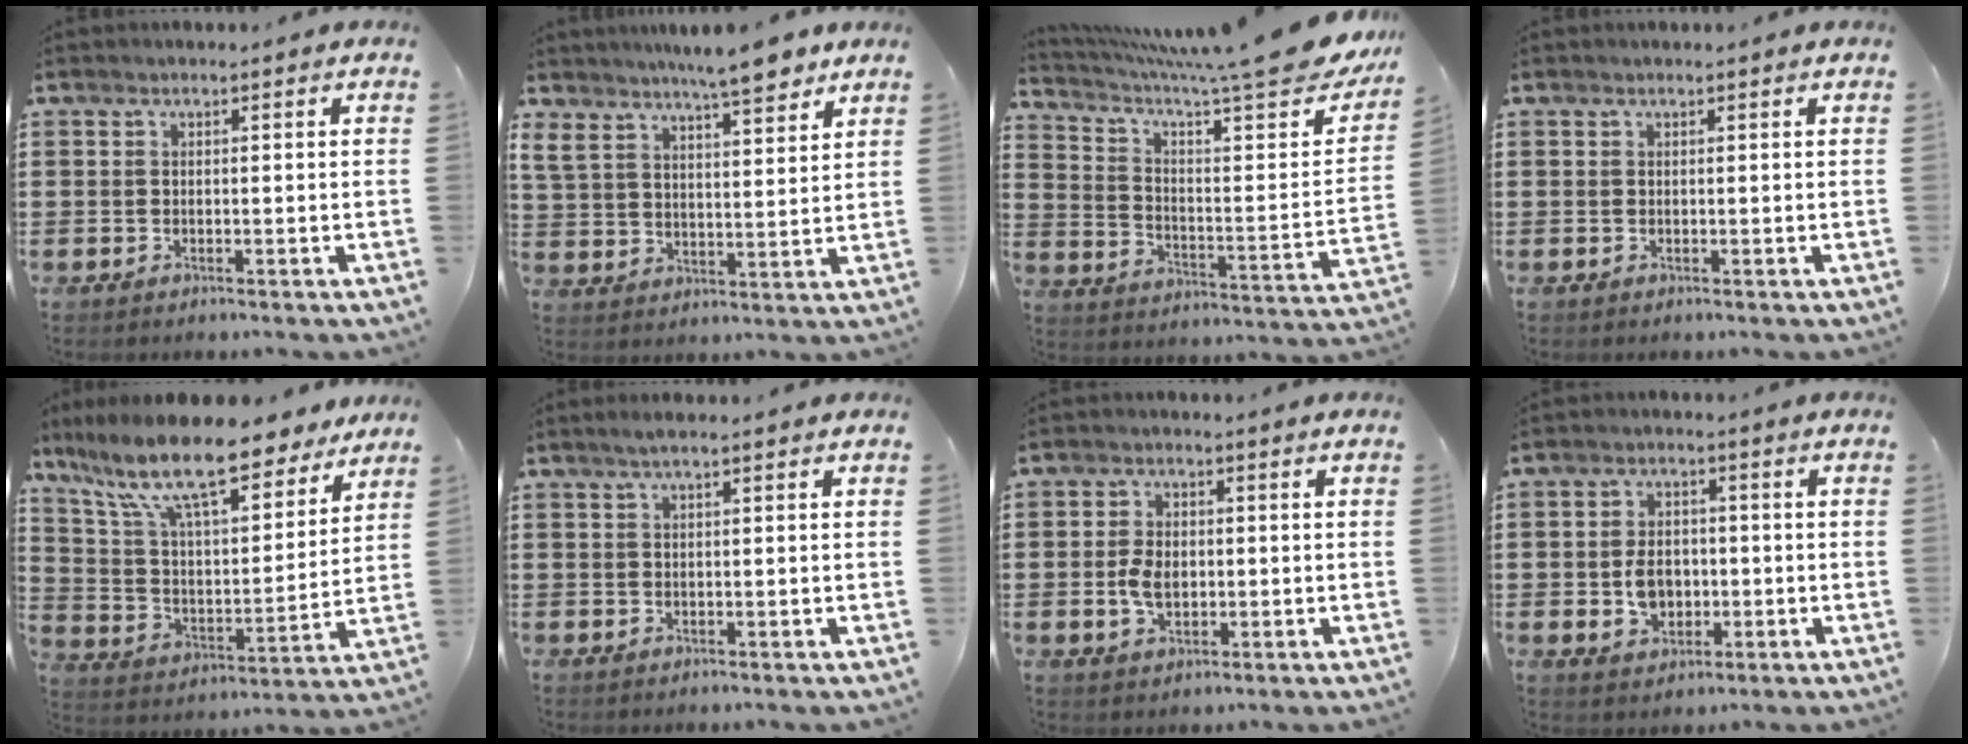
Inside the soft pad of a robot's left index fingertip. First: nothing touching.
{"total": 8.7, "force": [7.4, 2.2, 3.9], "torque": [-0.093, -0.019, 0.134]}
{"total": 10.6, "force": [8.2, 0.6, 6.7], "torque": [-0.126, -0.064, 0.126]}
{"total": 0.0}
{"total": 13.8, "force": [10.9, 2.8, 8.1], "torque": [-0.197, -0.055, 0.189]}
{"total": 1.4, "force": [0.6, 0.1, 1.3], "torque": [-0.024, 0.001, 0.011]}
{"total": 4.7, "force": [-0.4, 2.9, 3.6], "torque": [-0.077, 0.005, -0.008]}
{"total": 5.3, "force": [-0.8, 3.9, 3.5], "torque": [-0.069, 0.002, -0.017]}